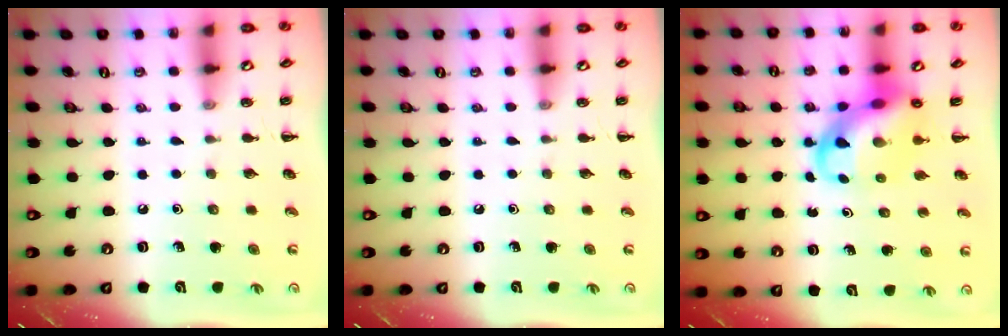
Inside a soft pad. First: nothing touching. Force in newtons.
{"total": 0.0}
{"total": 11.5, "press": 11.1, "slide": 3.0}